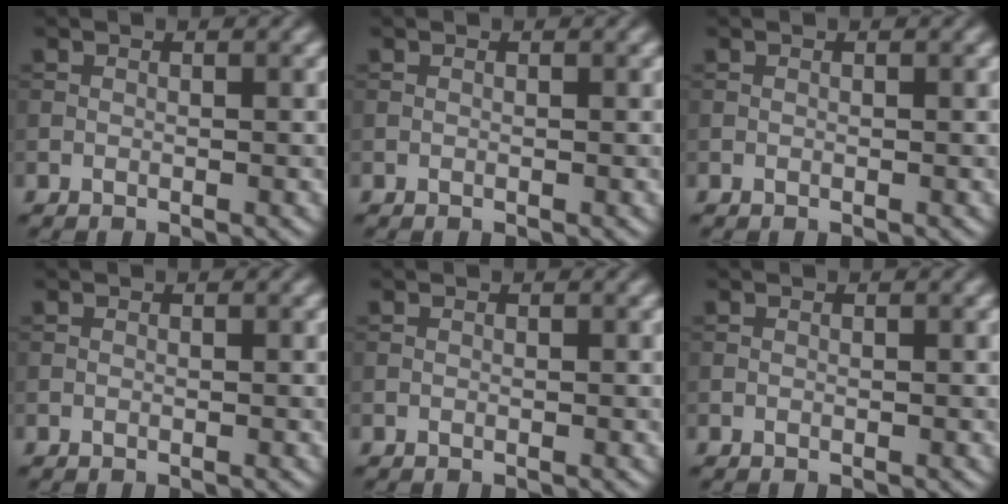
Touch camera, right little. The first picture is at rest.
{"total": 0.0}
{"total": 0.0}
{"total": 0.0}
{"total": 0.0}
{"total": 0.0}